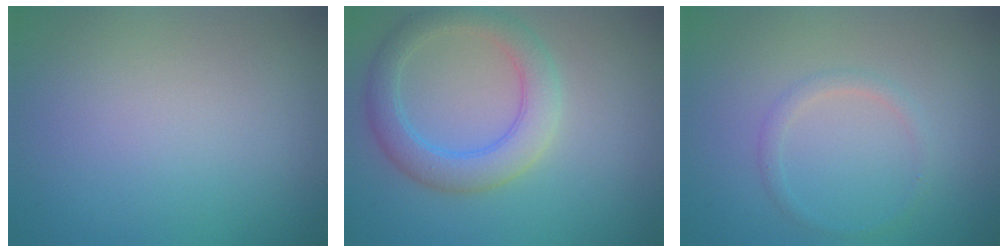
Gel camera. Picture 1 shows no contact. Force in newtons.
{"total": 4.3, "press": 4.3, "slide": 0.2}
{"total": 1.2, "press": 1.2, "slide": 0.1}